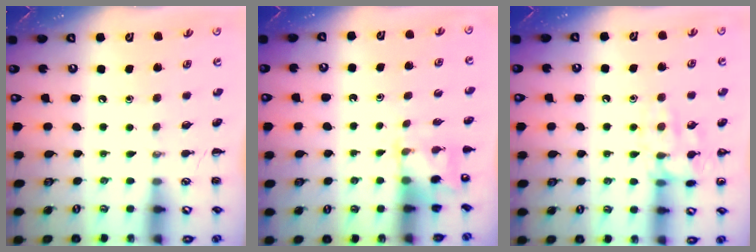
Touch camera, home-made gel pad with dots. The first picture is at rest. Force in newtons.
{"total": 3.1, "press": 2.9, "slide": 1.0}
{"total": 11.2, "press": 11.2, "slide": 0.6}